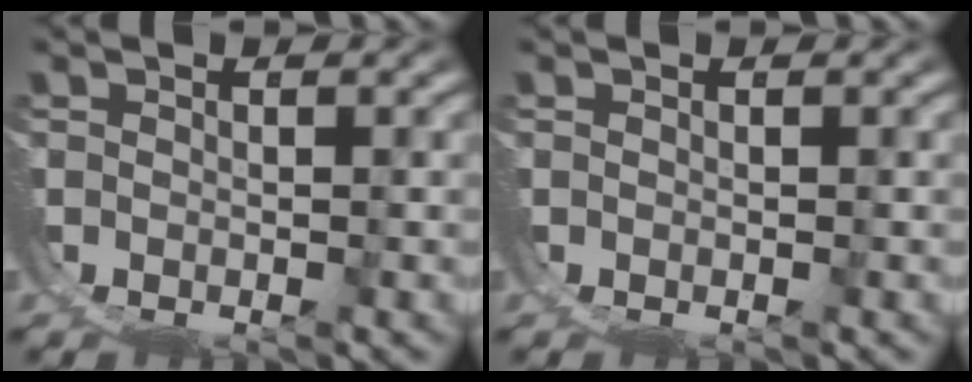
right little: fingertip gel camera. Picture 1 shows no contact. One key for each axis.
{"total": 0.0}